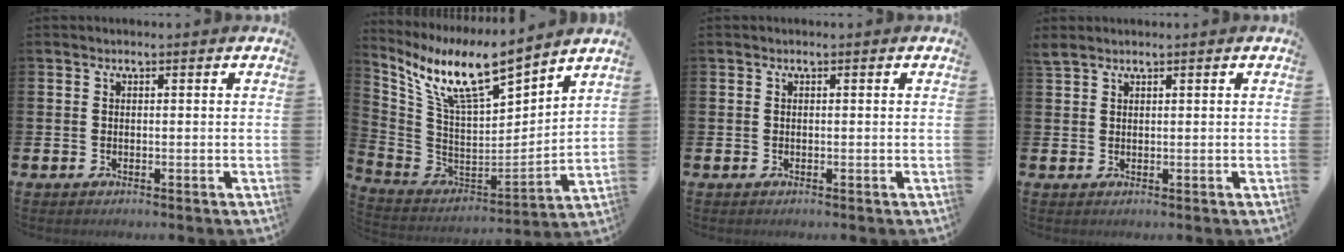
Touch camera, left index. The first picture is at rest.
{"total": 10.8, "force": [8.7, 2.0, 6.1], "torque": [-0.149, -0.056, 0.148]}
{"total": 0.0}
{"total": 1.6, "force": [1.5, 0.3, 0.5], "torque": [-0.003, -0.001, 0.026]}